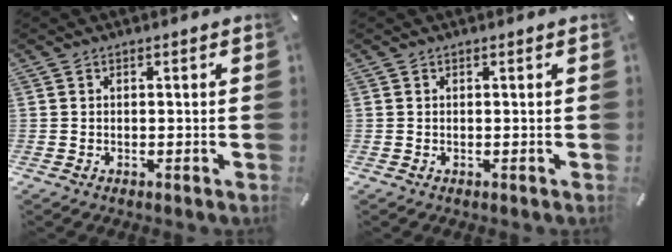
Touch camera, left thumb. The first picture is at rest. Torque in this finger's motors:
{"motor_torque": [0.00, 0.00, 0.01, -0.01, 0.00]}